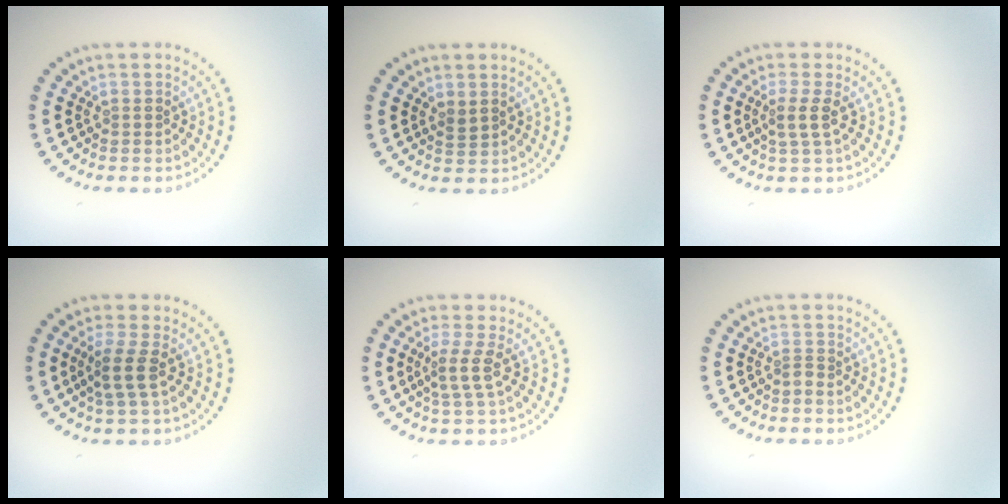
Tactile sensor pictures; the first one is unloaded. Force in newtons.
{"total": 0.9, "press": 0.7, "slide": 0.5}
{"total": 1.7, "press": 1.4, "slide": 1.0}
{"total": 2.4, "press": 1.9, "slide": 1.4}
{"total": 2.3, "press": 1.6, "slide": 1.6}
{"total": 0.9, "press": 0.5, "slide": 0.8}